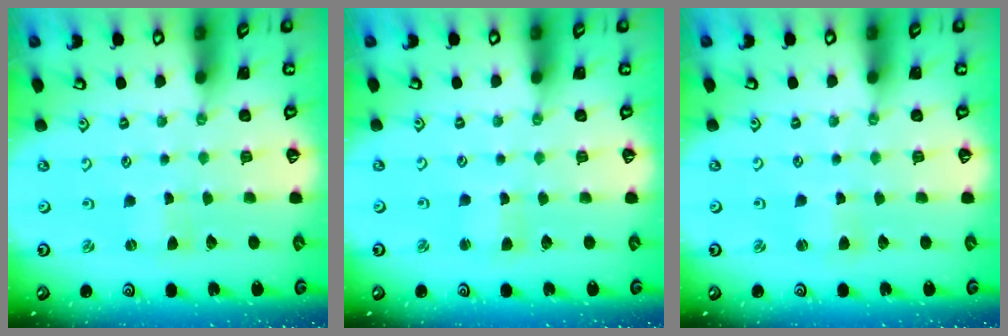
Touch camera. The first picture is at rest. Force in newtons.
{"total": 1.7, "press": 1.7, "slide": 0.2}
{"total": 1.8, "press": 1.8, "slide": 0.3}